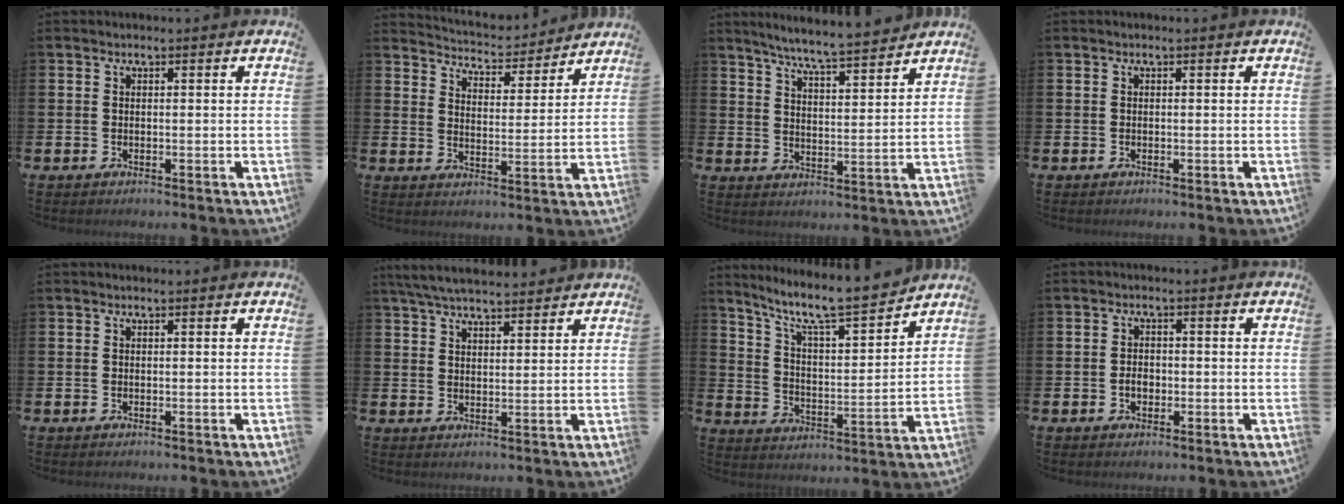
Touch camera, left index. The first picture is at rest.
{"total": 4.9, "force": [4.8, 0.9, 0.0], "torque": [-0.019, -0.042, 0.079]}
{"total": 6.6, "force": [6.3, -0.5, 1.8], "torque": [-0.058, -0.040, 0.110]}
{"total": 0.0}
{"total": 0.0}
{"total": 5.2, "force": [4.9, 0.9, 1.3], "torque": [-0.044, -0.013, 0.092]}
{"total": 9.0, "force": [8.2, 0.9, 3.7], "torque": [-0.100, -0.061, 0.138]}
{"total": 2.1, "force": [-0.5, 1.6, 1.3], "torque": [-0.016, 0.003, -0.015]}